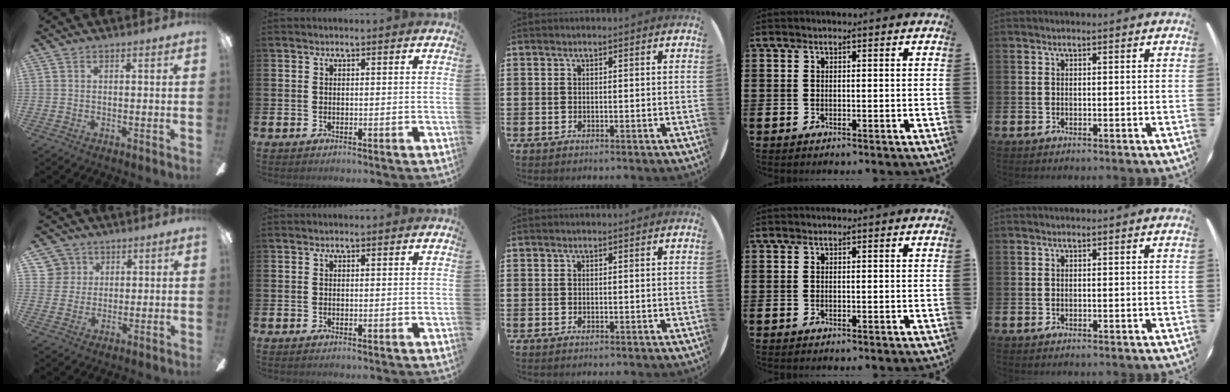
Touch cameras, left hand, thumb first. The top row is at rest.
{"thumb": {"total": 6.0, "force": [3.3, 5.0, -0.1], "torque": [-0.004, -0.010, 0.061]}}